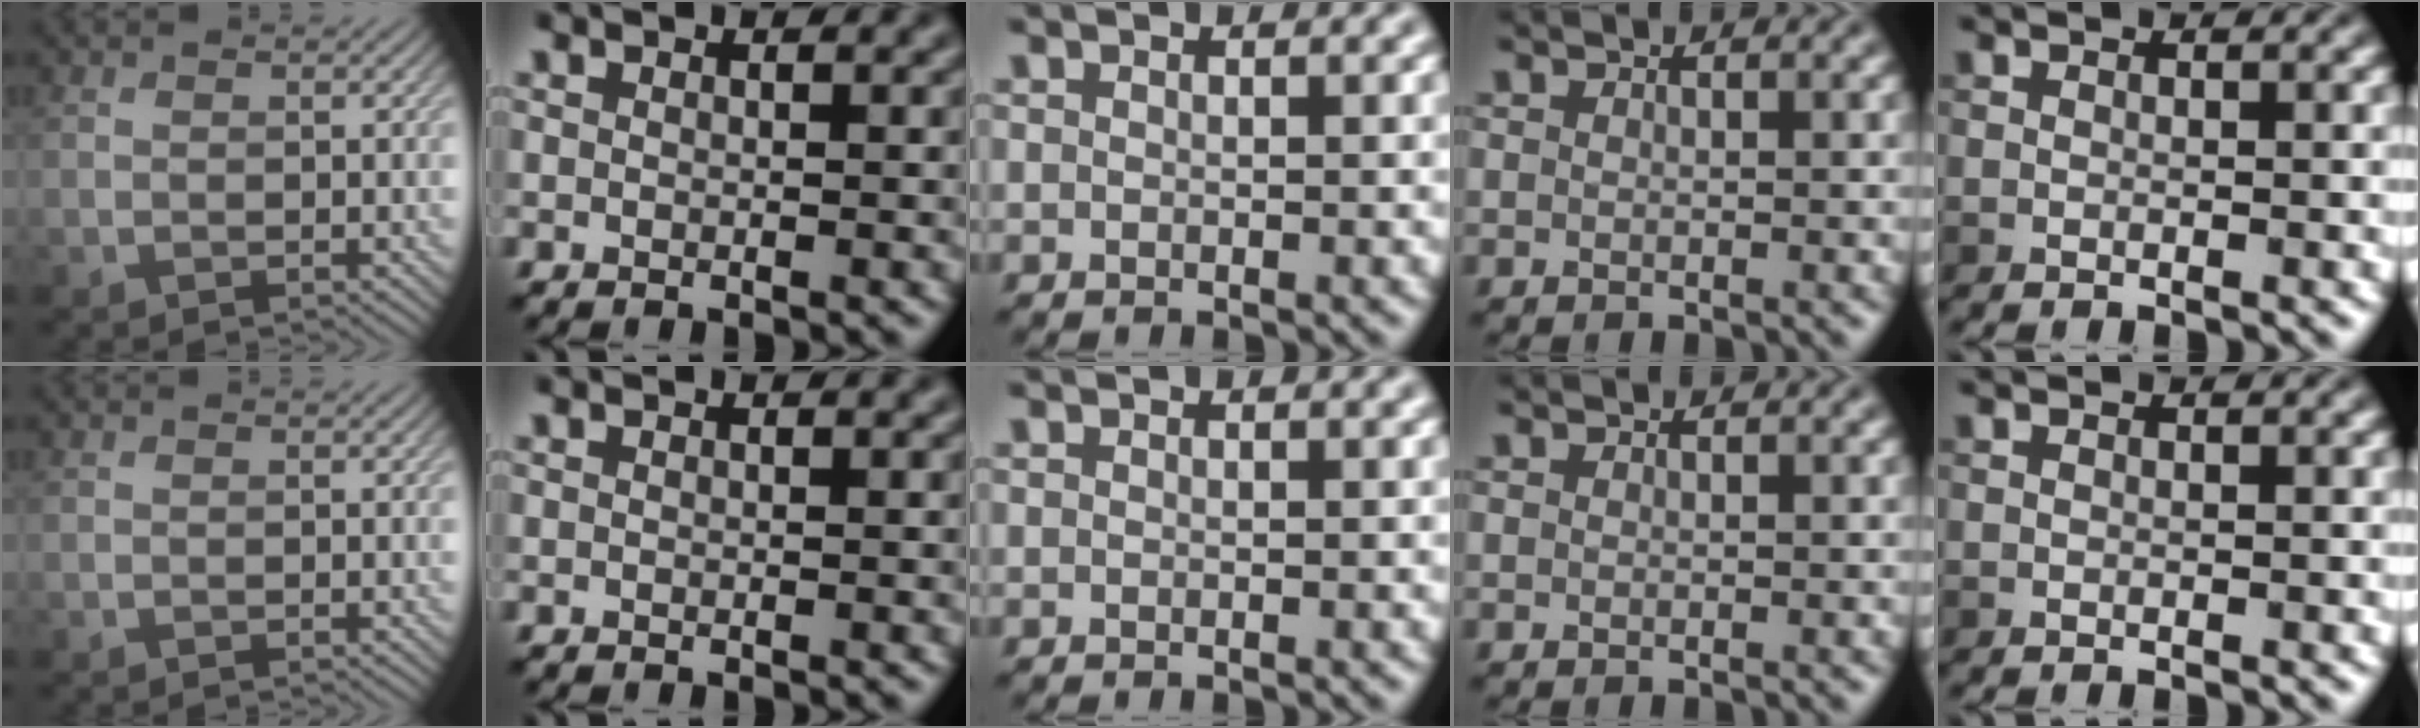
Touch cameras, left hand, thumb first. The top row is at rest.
{}